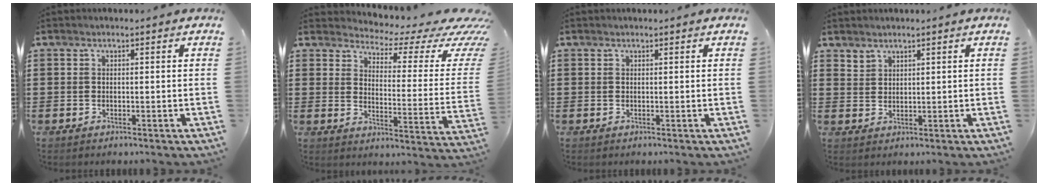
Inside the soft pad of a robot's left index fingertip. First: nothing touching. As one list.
[{"total": 4.6, "force": [3.7, 1.3, 2.4], "torque": [-0.043, -0.040, 0.056]}, {"total": 0.0}, {"total": 2.1, "force": [1.8, 1.0, 0.0], "torque": [-0.004, 0.001, 0.037]}]